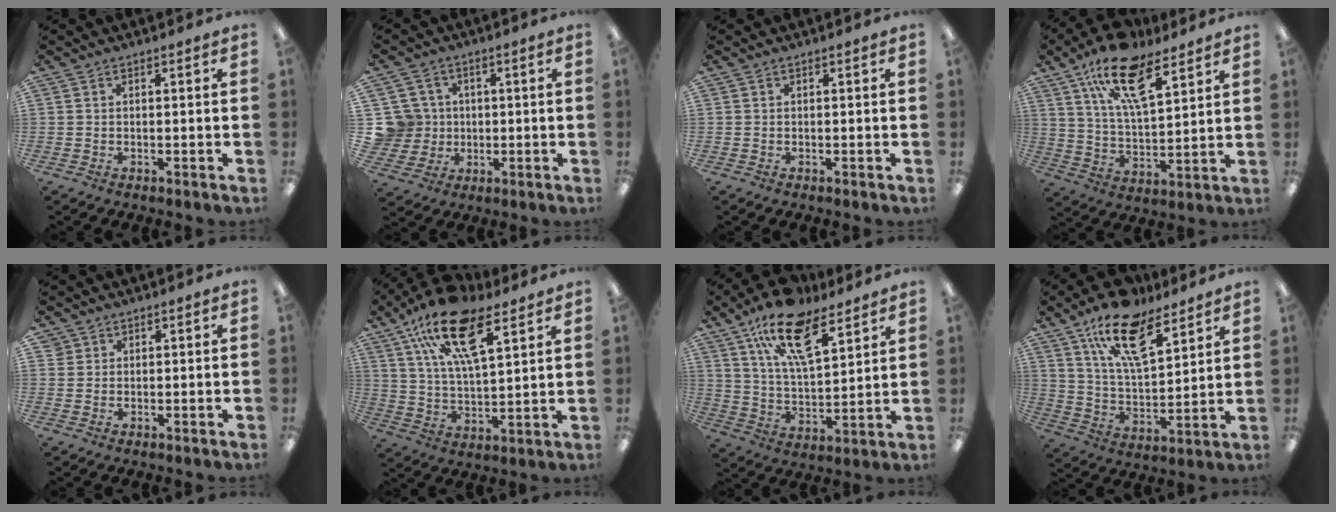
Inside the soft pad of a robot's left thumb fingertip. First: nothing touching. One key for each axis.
{"total": 9.2, "fx": 1.3, "fy": 9.0, "fz": 1.5, "tx": -0.063, "ty": 0.006, "tz": 0.035}
{"total": 0.0}
{"total": 17.7, "fx": 10.6, "fy": 7.3, "fz": 12.1, "tx": -0.207, "ty": -0.040, "tz": 0.184}
{"total": 1.7, "fx": 1.0, "fy": 1.4, "fz": 0.1, "tx": 0.003, "ty": -0.002, "tz": 0.017}
{"total": 19.4, "fx": 11.0, "fy": 7.9, "fz": 13.9, "tx": -0.253, "ty": -0.040, "tz": 0.189}
{"total": 18.3, "fx": 11.0, "fy": 7.7, "fz": 12.4, "tx": -0.205, "ty": -0.046, "tz": 0.190}
{"total": 17.9, "fx": 11.4, "fy": 7.7, "fz": 11.5, "tx": -0.193, "ty": -0.050, "tz": 0.198}